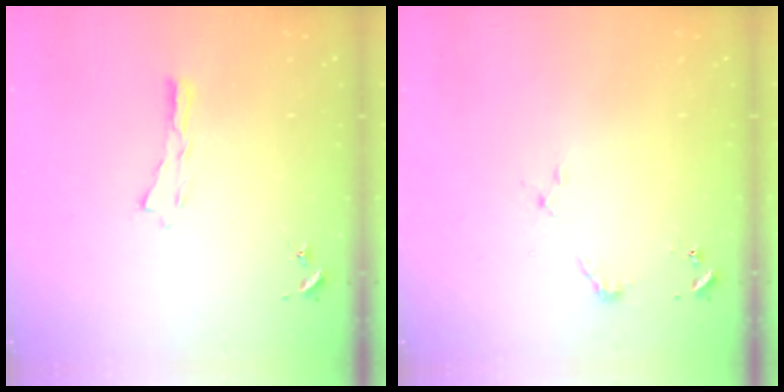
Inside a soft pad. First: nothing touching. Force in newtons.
{"total": 2.3, "press": 2.3, "slide": 0.1}